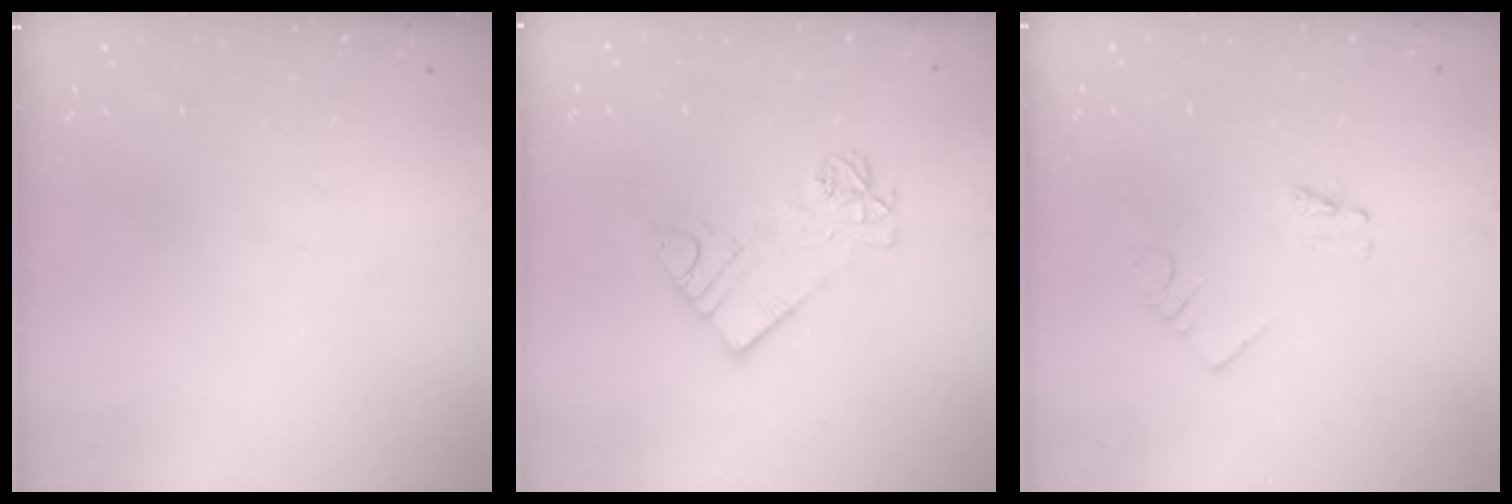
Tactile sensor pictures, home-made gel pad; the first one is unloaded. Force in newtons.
{"total": 10.1, "press": 10.0, "slide": 0.7}
{"total": 1.6, "press": 1.6, "slide": 0.2}